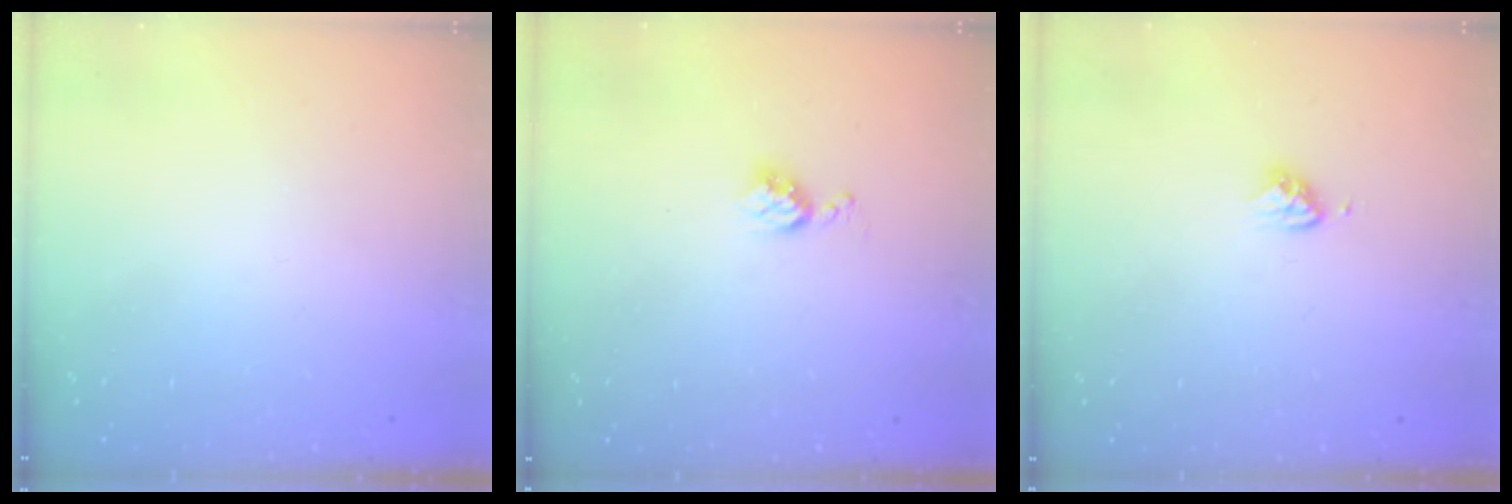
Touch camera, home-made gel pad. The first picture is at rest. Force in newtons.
{"total": 4.3, "press": 4.3, "slide": 0.5}
{"total": 3.6, "press": 3.5, "slide": 0.7}